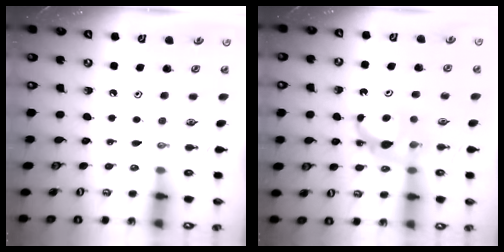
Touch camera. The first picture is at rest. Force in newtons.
{"total": 7.3, "press": 7.3, "slide": 0.4}